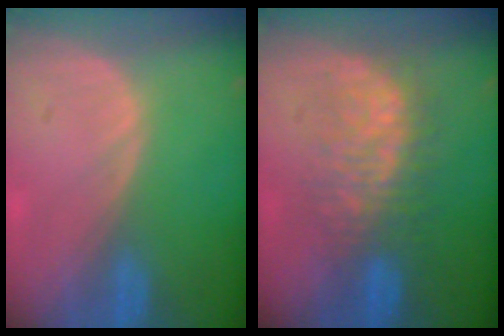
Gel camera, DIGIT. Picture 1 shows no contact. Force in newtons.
{"total": 7.8, "press": 7.7, "slide": 1.4}